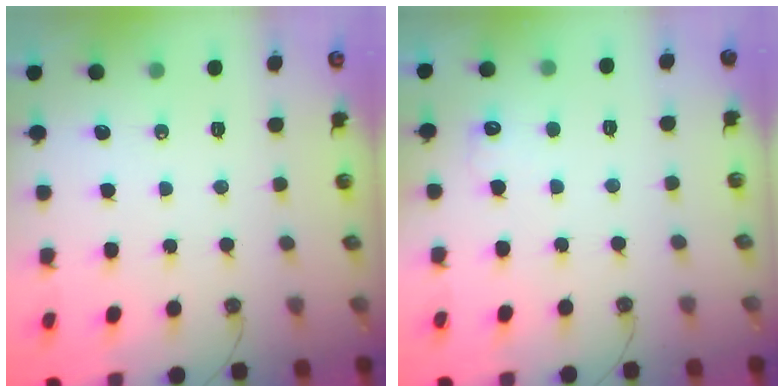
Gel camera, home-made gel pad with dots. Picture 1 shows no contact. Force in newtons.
{"total": 5.8, "press": 5.7, "slide": 1.3}